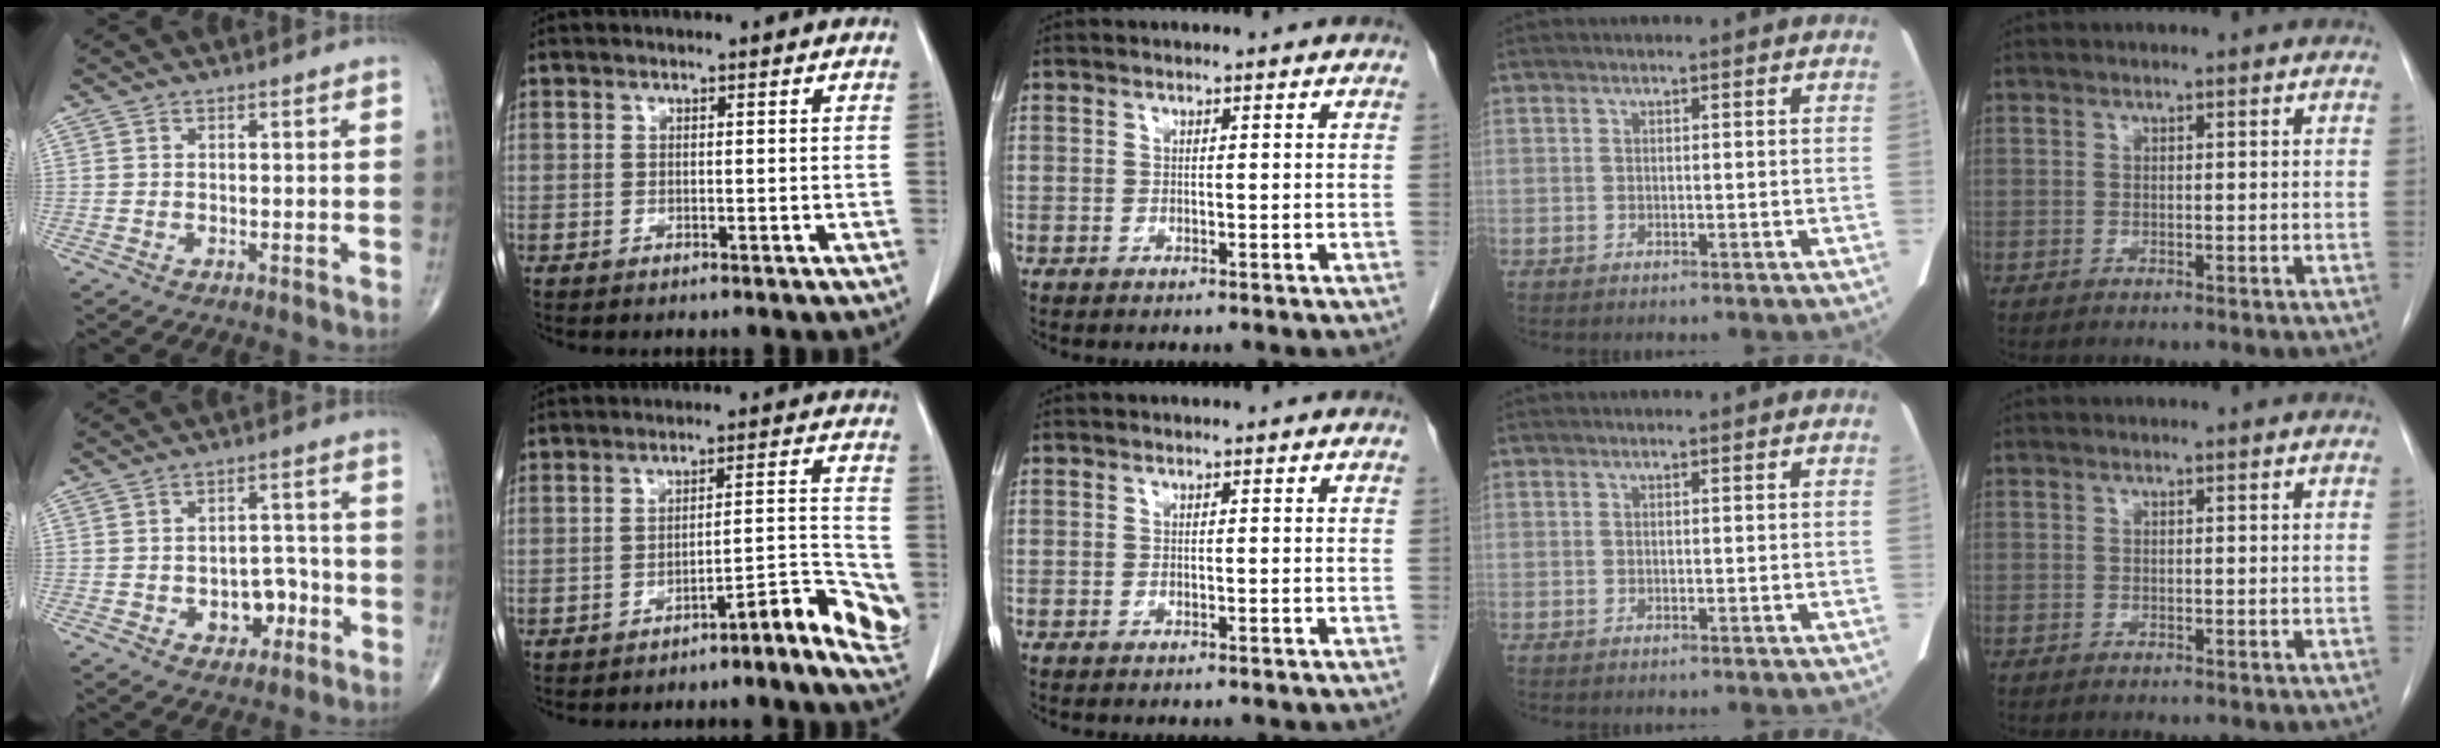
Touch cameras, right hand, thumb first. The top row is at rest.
{"thumb": {"total": 7.0, "force": [-2.3, 4.9, 4.4], "torque": [-0.027, 0.028, -0.028]}, "index": {"total": 7.9, "force": [-4.2, 0.8, 6.7], "torque": [-0.065, 0.016, -0.058]}}